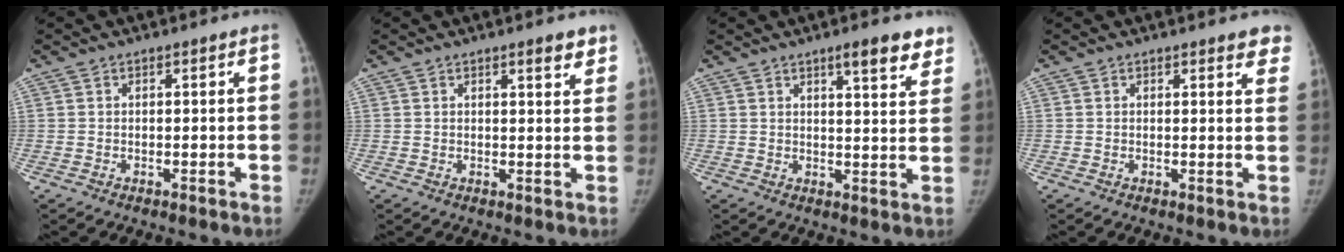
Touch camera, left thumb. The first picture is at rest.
{"total": 3.6, "force": [2.5, 0.9, 2.4], "torque": [-0.019, -0.014, 0.030]}
{"total": 7.9, "force": [5.4, 1.8, 5.4], "torque": [-0.050, -0.029, 0.072]}
{"total": 4.3, "force": [3.5, 1.4, 2.2], "torque": [0.001, -0.014, 0.028]}